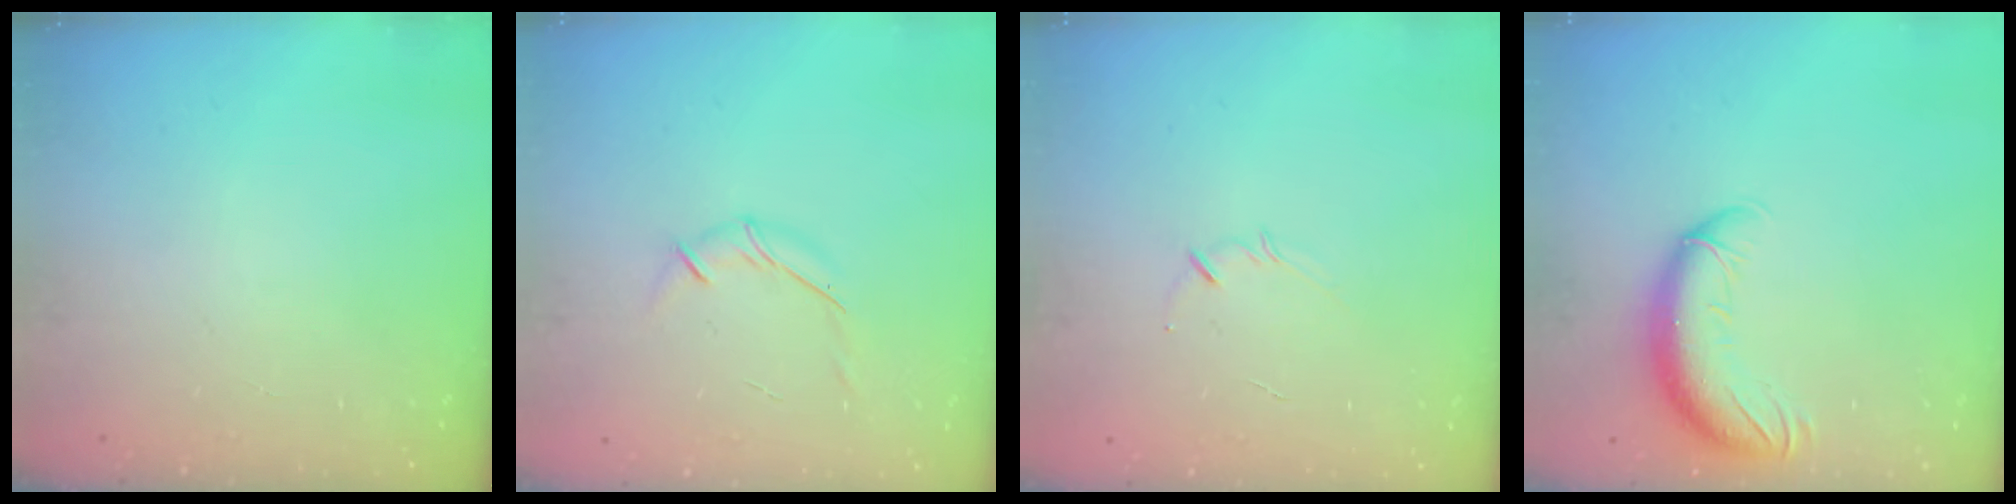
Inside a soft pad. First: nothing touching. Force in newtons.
{"total": 6.7, "press": 6.5, "slide": 1.6}
{"total": 2.4, "press": 2.3, "slide": 0.5}
{"total": 12.3, "press": 11.9, "slide": 3.1}